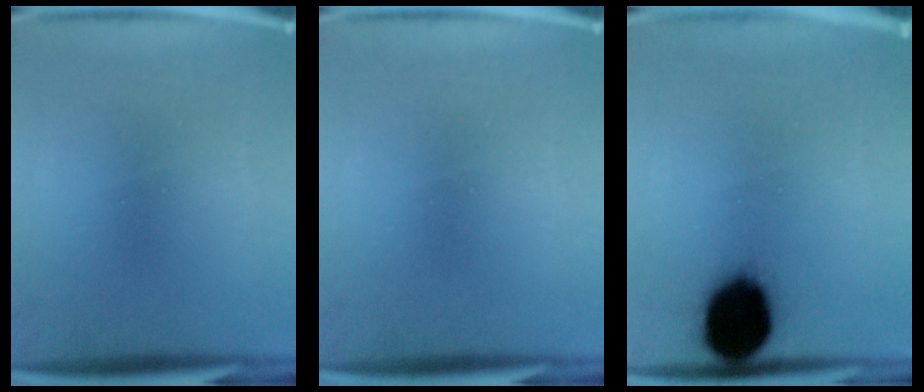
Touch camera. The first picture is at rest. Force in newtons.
{"total": 0.0}
{"total": 17.5}